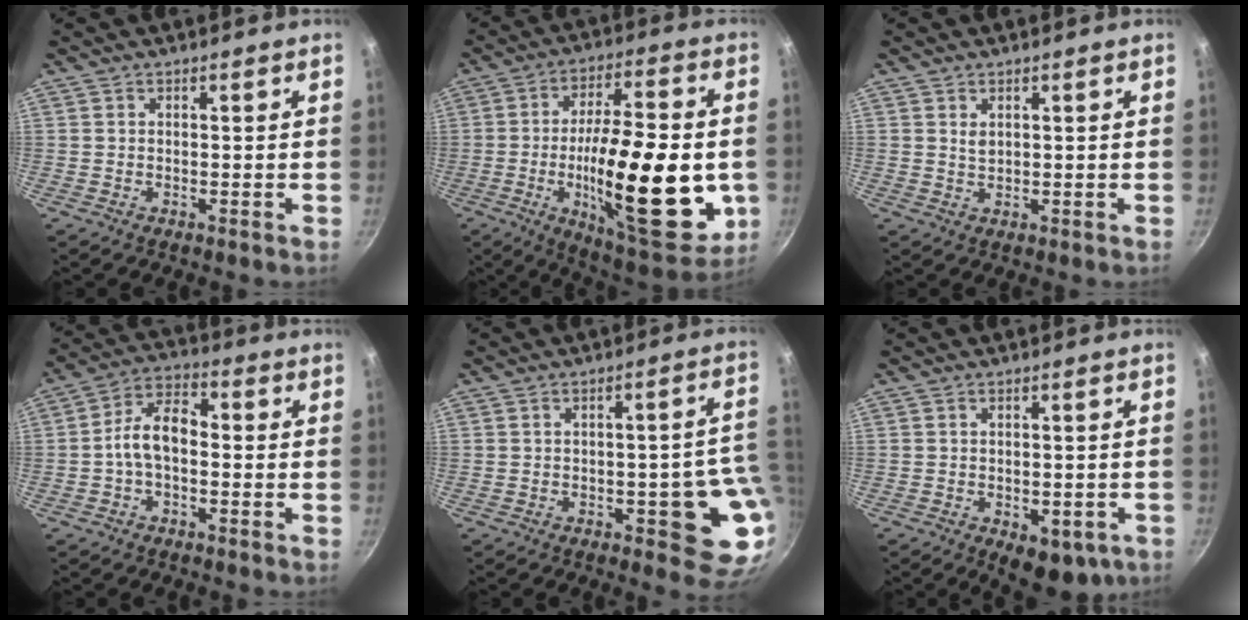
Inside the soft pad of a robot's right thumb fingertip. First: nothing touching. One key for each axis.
{"total": 28.1, "fx": -4.8, "fy": 9.8, "fz": 25.9, "tx": -0.373, "ty": -0.002, "tz": -0.070}
{"total": 1.5, "fx": 0.7, "fy": 0.9, "fz": 0.9, "tx": -0.014, "ty": -0.005, "tz": 0.015}
{"total": 8.2, "fx": -1.3, "fy": 4.8, "fz": 6.5, "tx": -0.104, "ty": 0.039, "tz": -0.035}
{"total": 11.8, "fx": -2.1, "fy": 4.8, "fz": 10.5, "tx": -0.060, "ty": 0.016, "tz": -0.022}
{"total": 8.8, "fx": -3.8, "fy": 4.6, "fz": 6.5, "tx": -0.052, "ty": 0.007, "tz": -0.036}